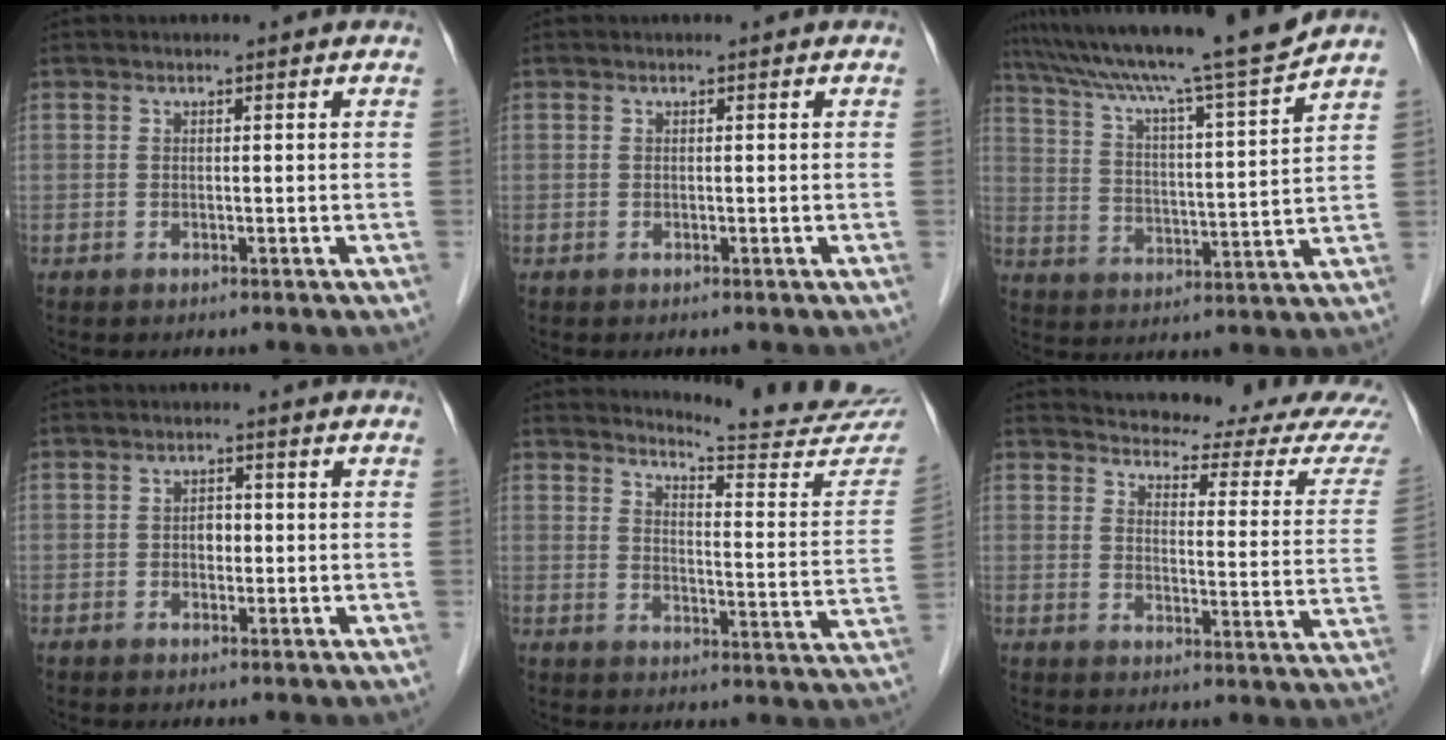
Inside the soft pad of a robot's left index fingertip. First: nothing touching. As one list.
[{"total": 0.0}, {"total": 18.5, "force": [16.1, -1.3, 9.0], "torque": [-0.154, -0.013, 0.245]}, {"total": 1.9, "force": [-0.3, 1.3, 1.3], "torque": [-0.019, 0.005, -0.007]}, {"total": 17.5, "force": [17.2, -0.2, 3.2], "torque": [-0.039, -0.124, 0.193]}, {"total": 15.5, "force": [14.9, 1.6, 4.0], "torque": [-0.039, -0.064, 0.156]}]